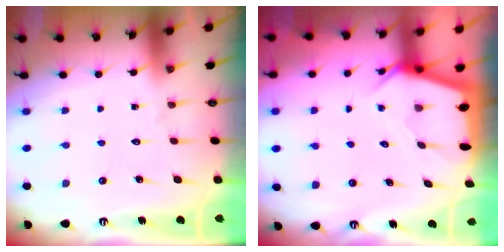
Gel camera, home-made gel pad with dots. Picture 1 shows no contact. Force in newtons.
{"total": 3.5, "press": 3.5, "slide": 0.4}